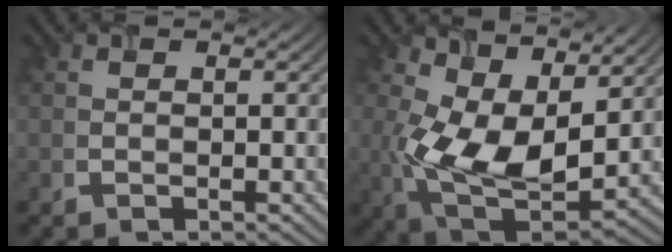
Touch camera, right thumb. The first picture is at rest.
{"total": 11.3, "force": [2.8, 6.2, 9.1], "torque": [-0.191, -0.015, 0.052]}